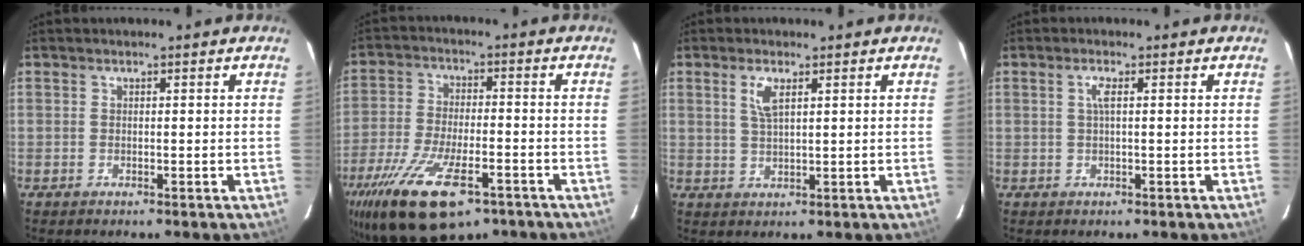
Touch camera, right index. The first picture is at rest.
{"total": 20.6, "force": [-12.4, 8.2, 14.2], "torque": [-0.298, -0.057, -0.207]}
{"total": 3.5, "force": [1.6, 1.1, 2.9], "torque": [-0.058, 0.000, 0.032]}
{"total": 1.6, "force": [0.3, 0.0, 1.6], "torque": [-0.032, 0.002, 0.004]}